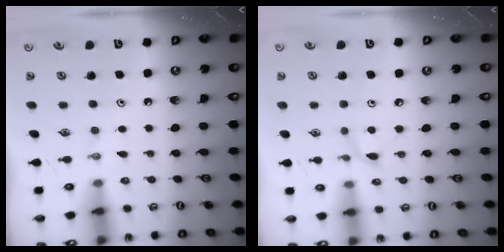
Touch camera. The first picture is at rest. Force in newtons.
{"total": 4.3, "press": 4.3, "slide": 0.5}